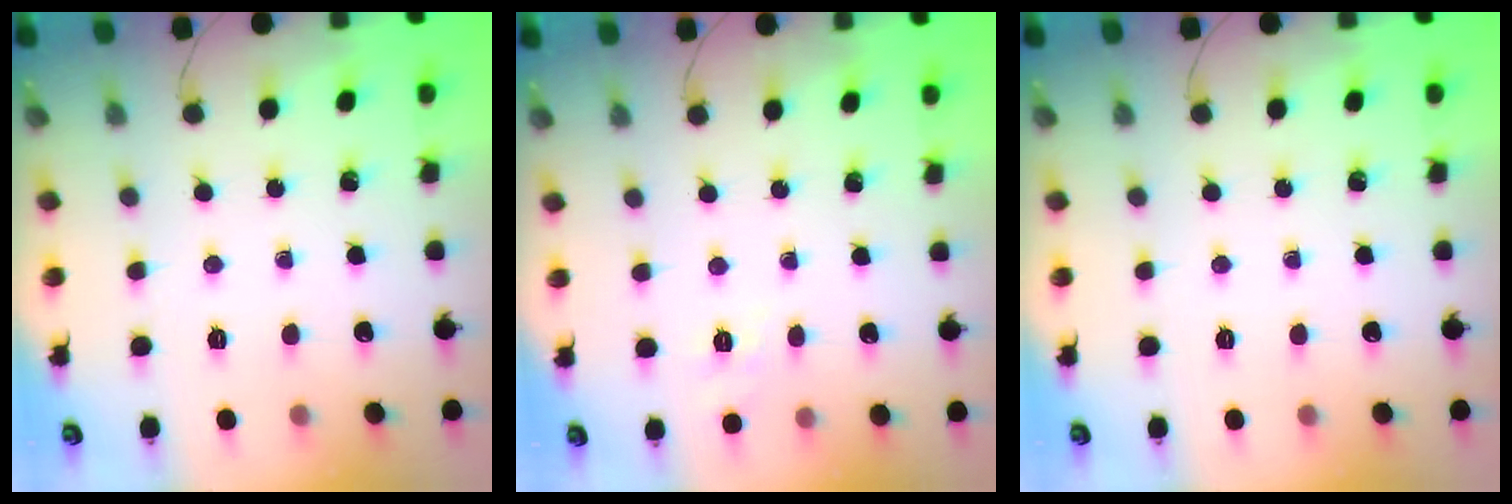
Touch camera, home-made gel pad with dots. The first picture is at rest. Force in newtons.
{"total": 1.8, "press": 1.2, "slide": 1.4}
{"total": 0.0}